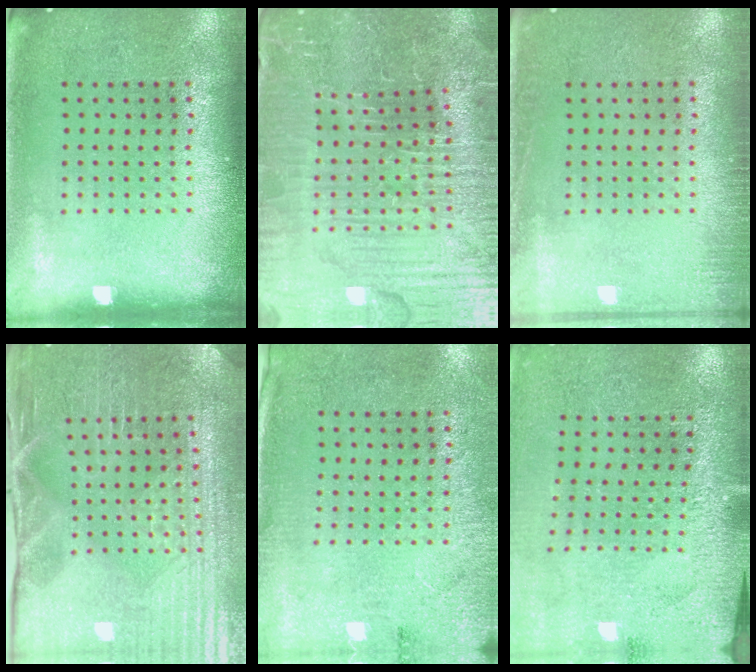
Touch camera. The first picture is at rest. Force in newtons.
{"total": 5.1, "press": 5.0, "slide": 1.3}
{"total": 1.4, "press": 1.4, "slide": 0.4}
{"total": 4.0, "press": 4.0, "slide": 0.5}
{"total": 2.7, "press": 2.3, "slide": 1.5}
{"total": 3.0, "press": 3.0, "slide": 0.4}